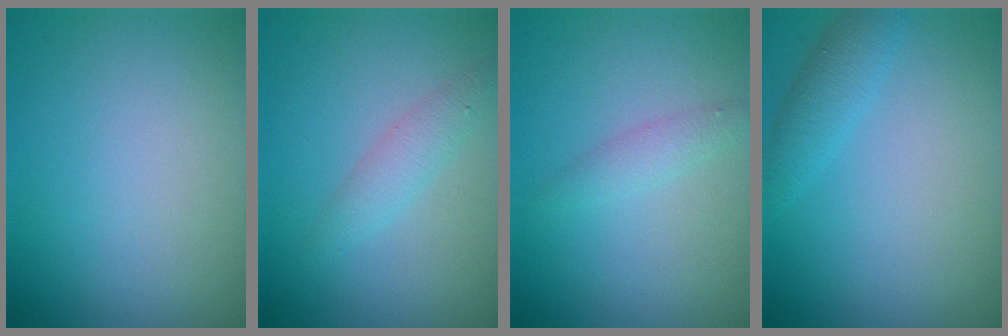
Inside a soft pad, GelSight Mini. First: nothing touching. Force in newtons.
{"total": 1.7, "press": 1.7, "slide": 0.0}
{"total": 1.4, "press": 1.4, "slide": 0.1}
{"total": 1.9, "press": 1.9, "slide": 0.1}